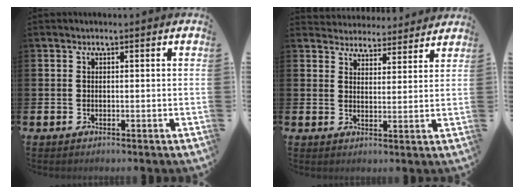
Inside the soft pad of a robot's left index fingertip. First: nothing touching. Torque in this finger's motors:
{"motor_torque": [0.99, -1.15, -0.03, 0.00]}